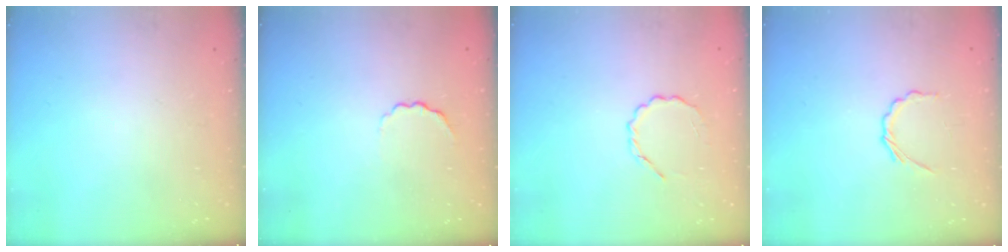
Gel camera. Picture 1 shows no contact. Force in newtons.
{"total": 2.1, "press": 2.0, "slide": 0.8}
{"total": 3.0, "press": 2.8, "slide": 1.0}
{"total": 2.4, "press": 2.3, "slide": 0.9}